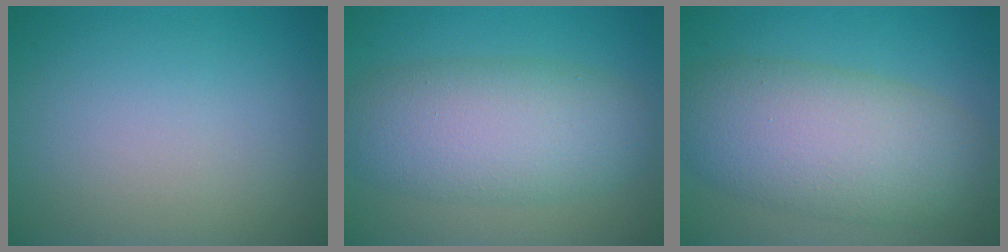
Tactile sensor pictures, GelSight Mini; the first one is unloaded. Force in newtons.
{"total": 7.5, "press": 7.5, "slide": 0.3}
{"total": 8.9, "press": 8.9, "slide": 0.3}